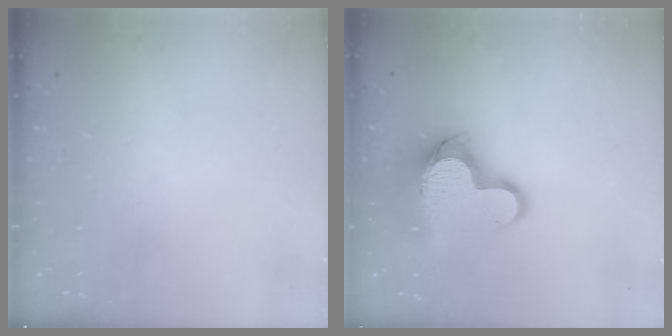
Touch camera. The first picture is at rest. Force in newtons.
{"total": 16.9, "press": 16.9, "slide": 1.7}